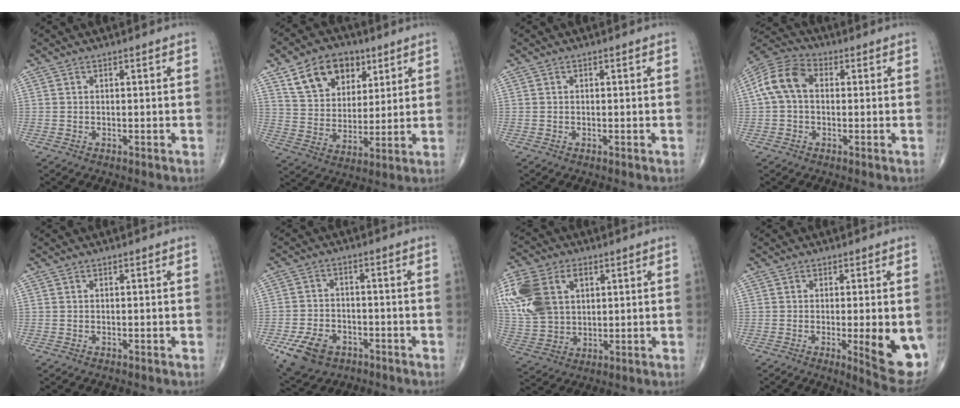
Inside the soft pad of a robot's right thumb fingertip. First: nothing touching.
{"total": 14.3, "force": [7.4, 9.8, 7.3], "torque": [-0.088, -0.024, 0.136]}
{"total": 0.0}
{"total": 9.6, "force": [0.9, 6.7, 6.8], "torque": [-0.135, 0.033, 0.007]}
{"total": 0.0}
{"total": 9.5, "force": [-4.8, 6.5, 5.0], "torque": [-0.085, 0.018, -0.077]}
{"total": 17.5, "force": [5.0, 12.4, 11.3], "torque": [-0.249, 0.005, 0.101]}
{"total": 10.2, "force": [-1.8, 2.5, 9.7], "torque": [-0.122, -0.023, -0.018]}